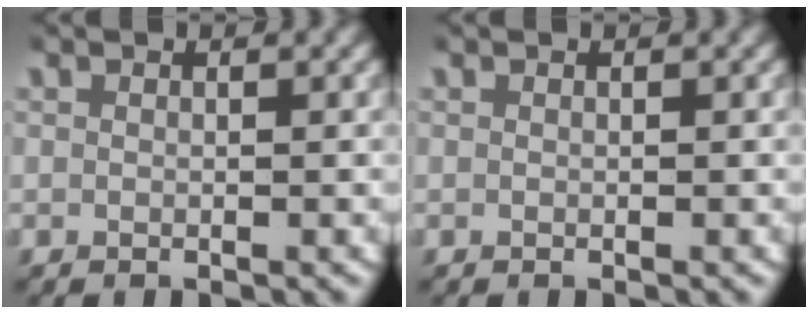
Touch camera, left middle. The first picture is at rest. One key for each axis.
{"total": 0.0}